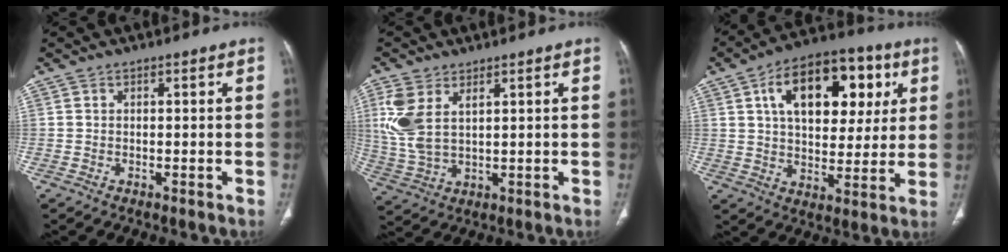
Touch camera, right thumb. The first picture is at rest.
{"total": 8.8, "force": [3.3, 4.8, 6.6], "torque": [-0.154, -0.002, 0.078]}
{"total": 20.4, "force": [7.0, 12.0, 15.0], "torque": [-0.181, 0.003, 0.103]}